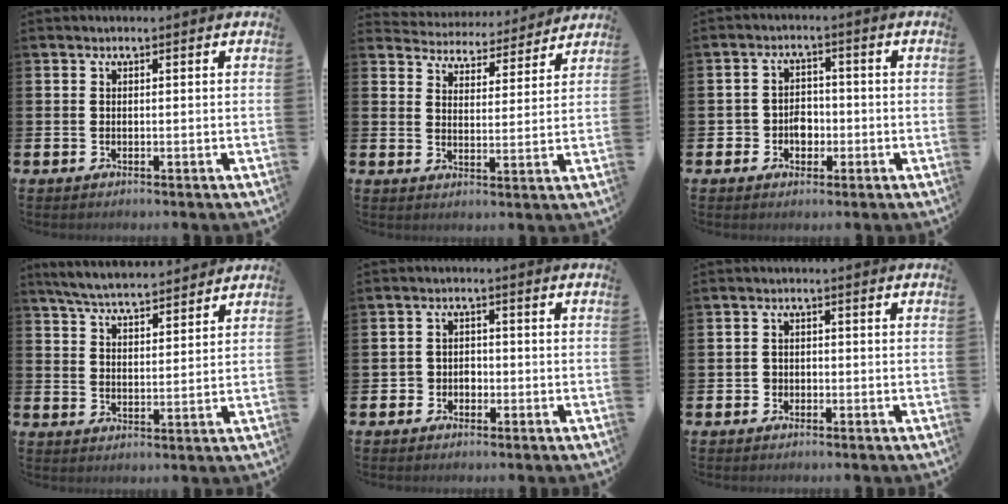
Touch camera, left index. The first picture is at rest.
{"total": 4.7, "force": [4.6, 1.0, -0.3], "torque": [-0.011, -0.044, 0.076]}
{"total": 3.3, "force": [-1.2, 2.8, 1.4], "torque": [-0.024, 0.004, -0.030]}
{"total": 5.8, "force": [5.7, 0.4, 1.0], "torque": [-0.037, -0.029, 0.101]}
{"total": 2.3, "force": [-1.2, 1.9, 0.2], "torque": [-0.010, 0.005, -0.029]}
{"total": 1.4, "force": [-0.7, 1.2, 0.1], "torque": [-0.004, 0.003, -0.017]}